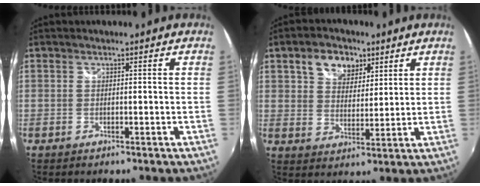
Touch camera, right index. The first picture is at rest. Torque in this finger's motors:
{"motor_torque": [0.13, 0.09, 0.19, 0.06]}